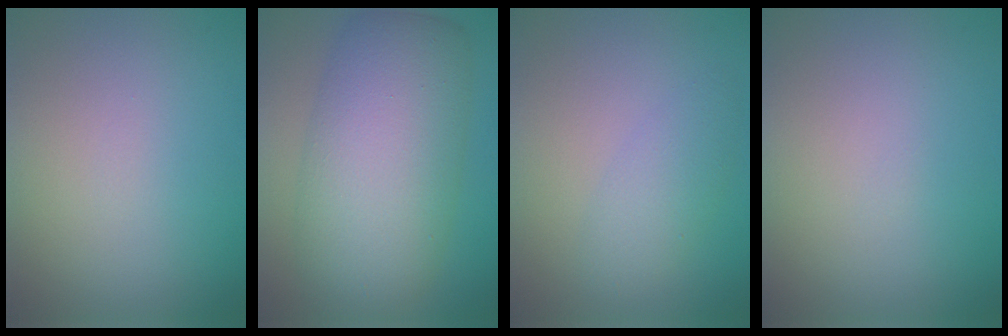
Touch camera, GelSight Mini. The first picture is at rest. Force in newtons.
{"total": 10.5, "press": 10.5, "slide": 0.2}
{"total": 2.5, "press": 2.5, "slide": 0.1}
{"total": 0.0}